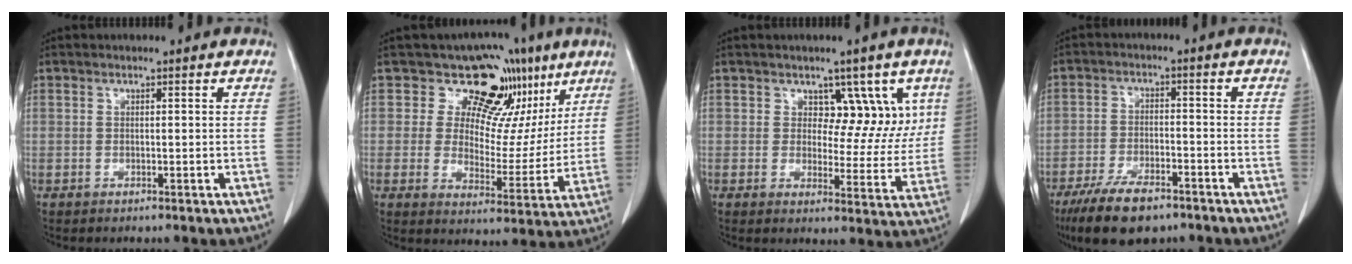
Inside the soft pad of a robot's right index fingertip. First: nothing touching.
{"total": 12.9, "force": [8.6, 8.4, 4.6], "torque": [-0.042, 0.004, 0.102]}
{"total": 7.6, "force": [3.9, 5.0, 4.2], "torque": [-0.023, 0.006, 0.055]}
{"total": 9.9, "force": [-7.1, 3.6, 5.9], "torque": [-0.107, -0.013, -0.122]}